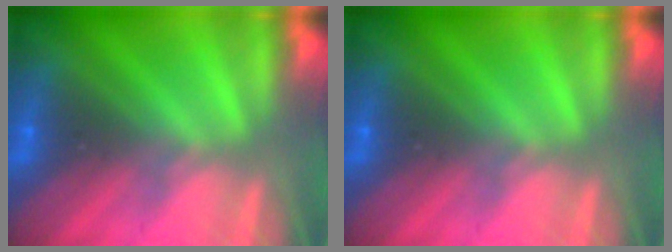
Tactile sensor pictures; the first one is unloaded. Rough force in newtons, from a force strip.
{"total": 0.0}